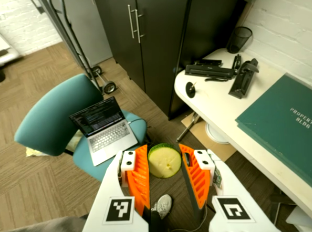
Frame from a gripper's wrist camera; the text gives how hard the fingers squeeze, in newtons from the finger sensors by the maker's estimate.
{"total": 10.4, "left": 10.8, "right": 9.9}